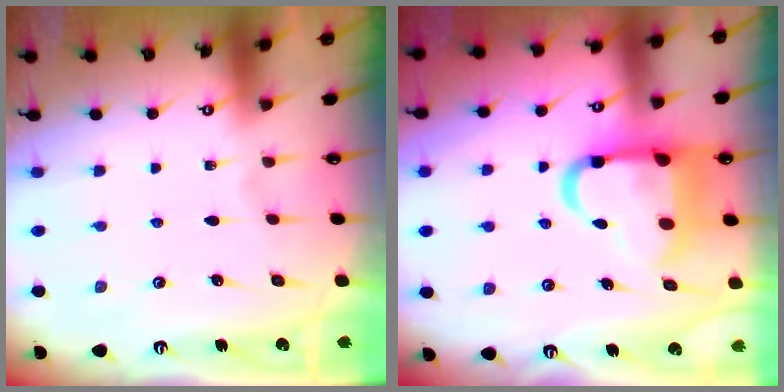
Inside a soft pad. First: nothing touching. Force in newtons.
{"total": 15.0, "press": 14.9, "slide": 1.6}